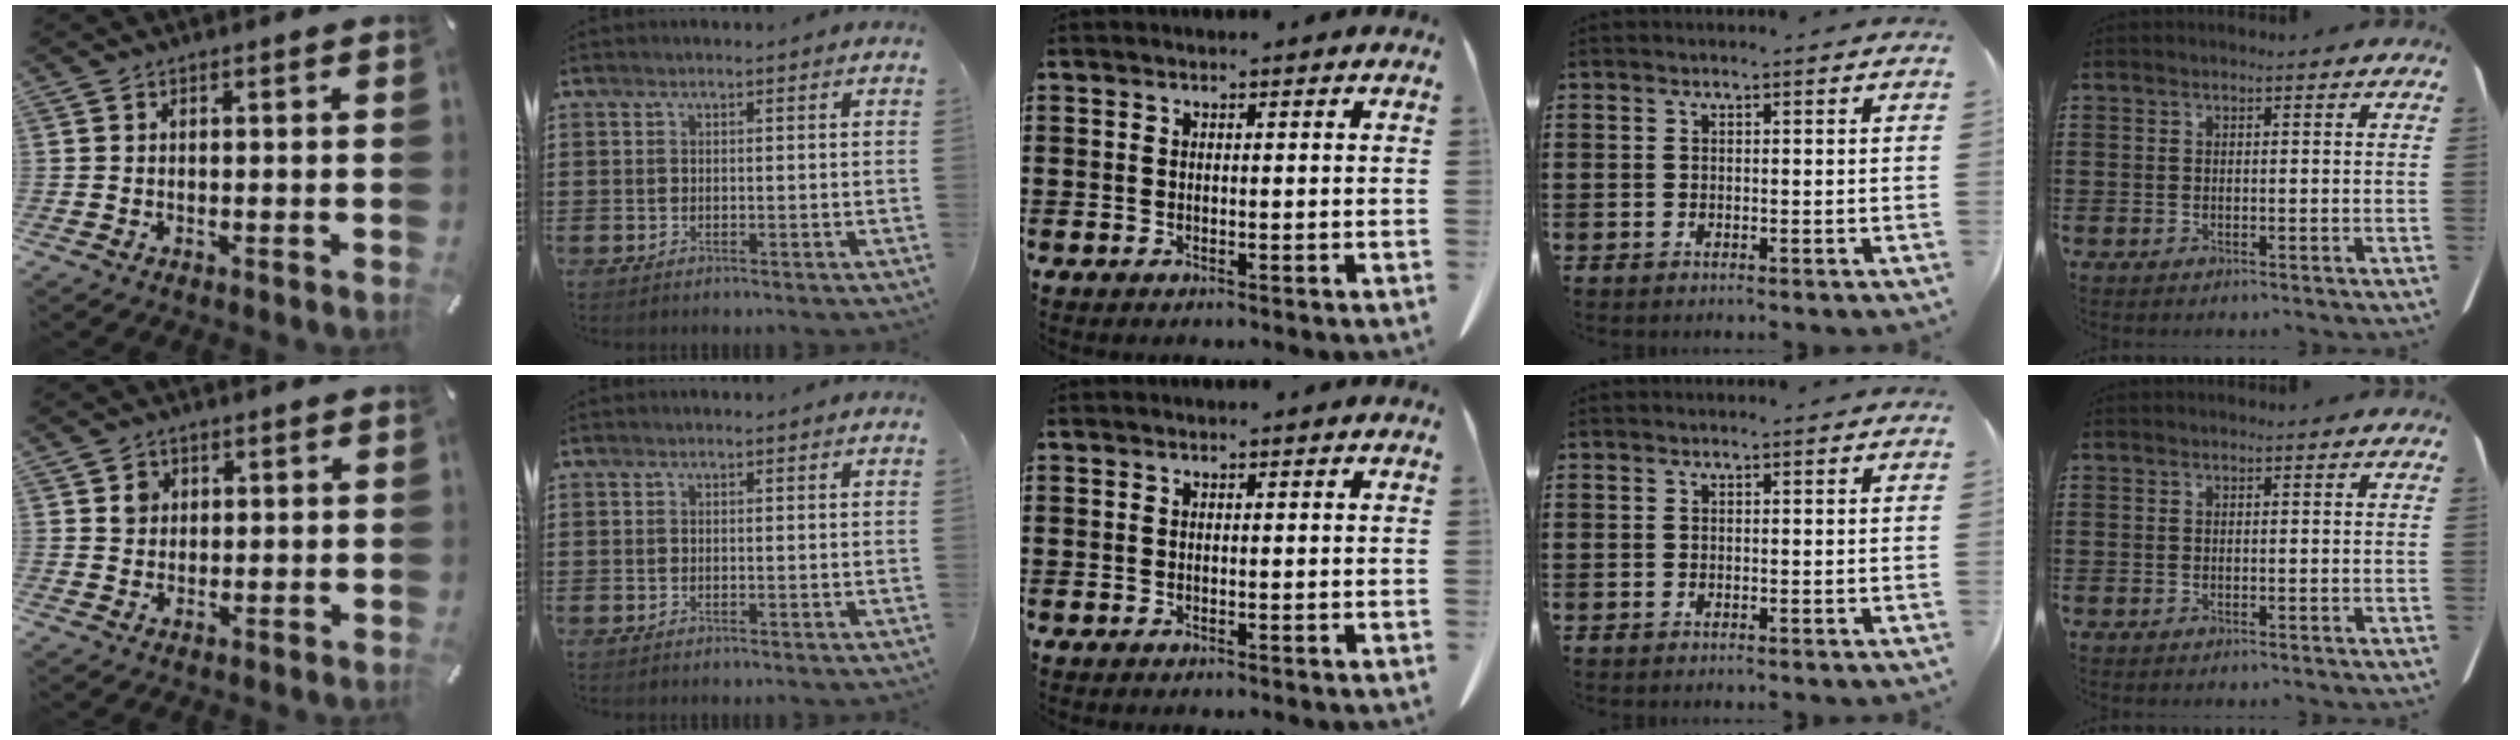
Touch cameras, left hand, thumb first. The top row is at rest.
{"thumb": {"total": 3.3, "force": [1.1, 3.1, 0.3], "torque": [0.004, -0.001, 0.016]}}